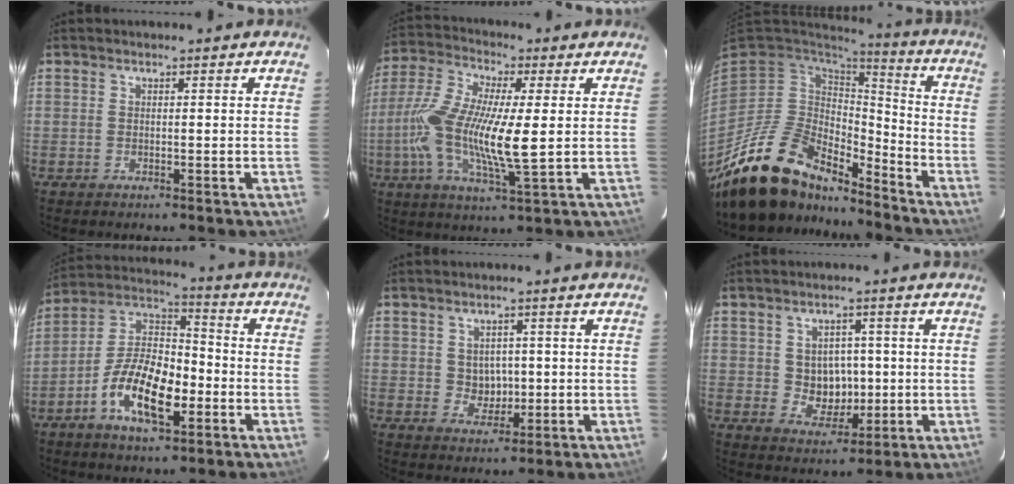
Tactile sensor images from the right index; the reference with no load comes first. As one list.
[{"total": 15.4, "force": [-0.5, 3.5, 15.0], "torque": [-0.298, -0.003, -0.019]}, {"total": 19.4, "force": [-16.2, 7.2, 7.8], "torque": [-0.160, -0.005, -0.280]}, {"total": 14.3, "force": [-5.5, 6.6, 11.4], "torque": [-0.219, 0.012, -0.100]}, {"total": 4.0, "force": [0.2, 3.8, 1.4], "torque": [-0.024, 0.005, 0.013]}, {"total": 6.4, "force": [0.1, 5.8, 2.8], "torque": [-0.051, 0.006, 0.016]}]